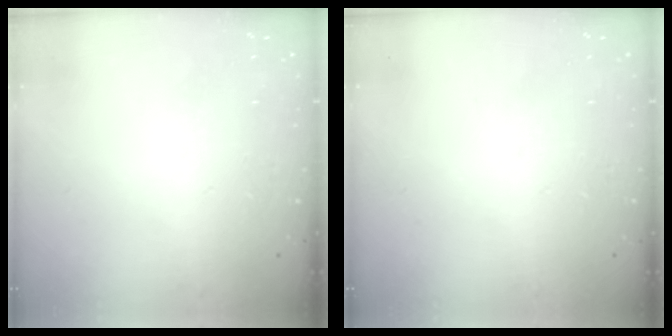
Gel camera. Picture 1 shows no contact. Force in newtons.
{"total": 0.0}